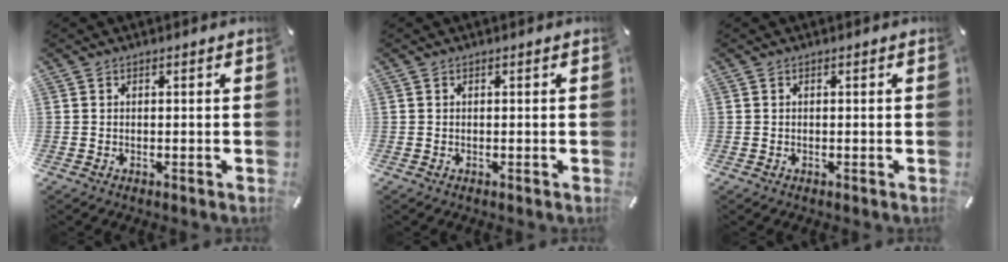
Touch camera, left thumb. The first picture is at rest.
{"total": 0.0}
{"total": 0.0}